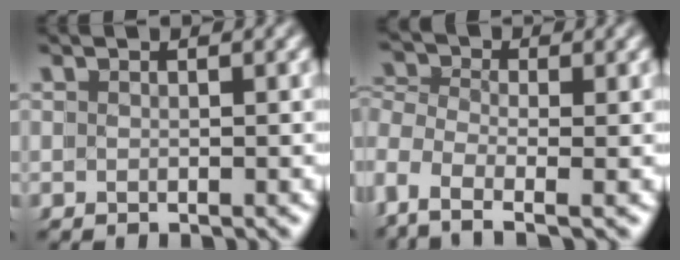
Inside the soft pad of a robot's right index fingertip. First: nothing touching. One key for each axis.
{"total": 5.2, "fx": -3.1, "fy": 3.1, "fz": 2.8, "tx": -0.076, "ty": -0.027, "tz": -0.042}